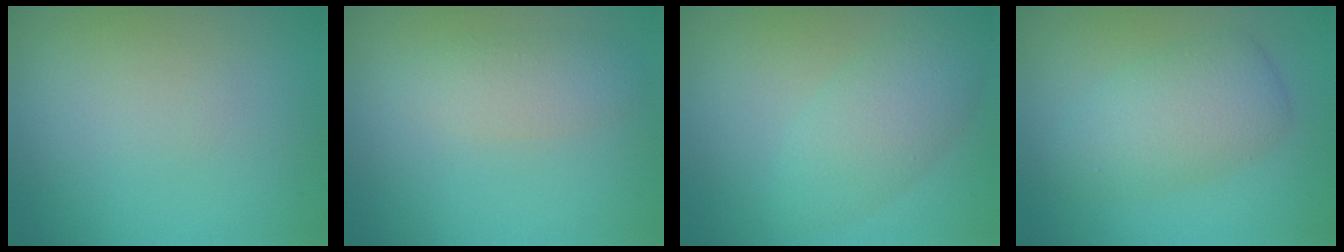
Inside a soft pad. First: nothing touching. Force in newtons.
{"total": 2.1, "press": 2.1, "slide": 0.1}
{"total": 3.7, "press": 3.7, "slide": 0.1}
{"total": 4.4, "press": 4.4, "slide": 0.1}